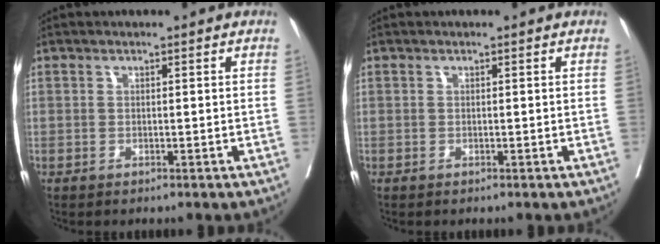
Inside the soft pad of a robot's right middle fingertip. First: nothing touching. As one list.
[{"total": 0.0}]